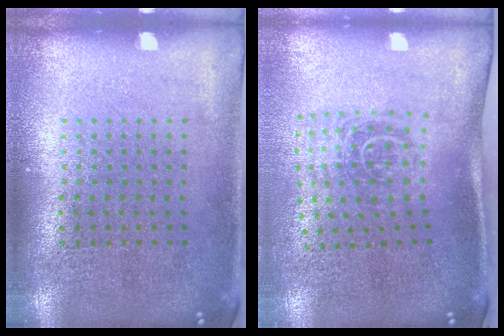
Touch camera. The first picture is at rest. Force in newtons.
{"total": 1.8, "press": 1.2, "slide": 1.3}